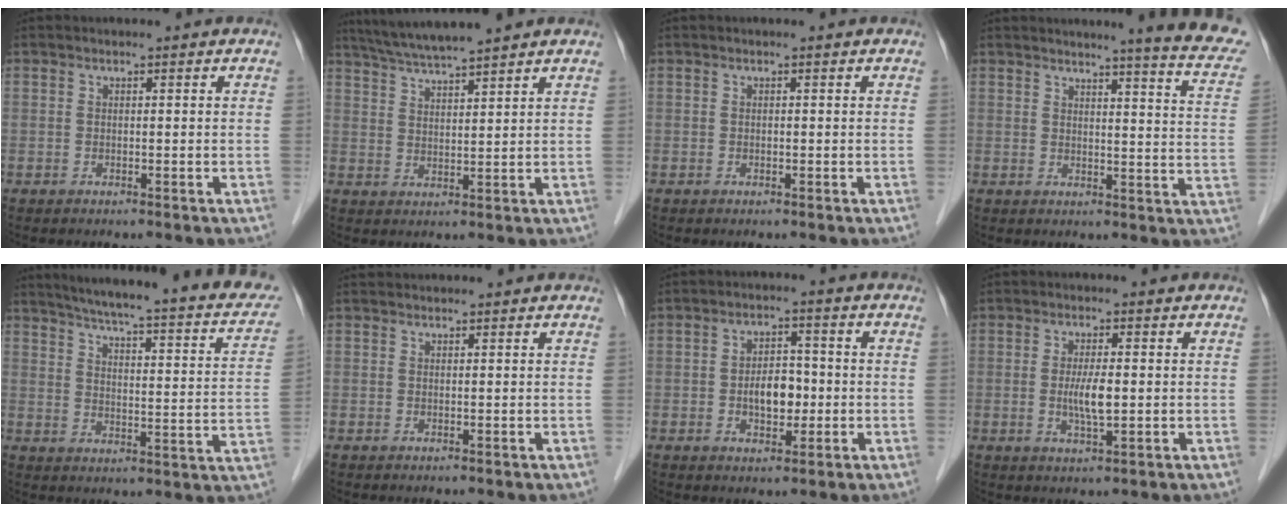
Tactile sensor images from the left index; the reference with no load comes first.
{"total": 8.7, "force": [7.7, -0.4, 4.1], "torque": [-0.073, 0.022, 0.127]}
{"total": 0.0}
{"total": 12.7, "force": [11.1, -0.3, 6.1], "torque": [-0.060, -0.060, 0.102]}
{"total": 25.6, "force": [21.3, 3.6, 13.8], "torque": [-0.193, -0.025, 0.255]}
{"total": 2.1, "force": [2.1, 0.2, 0.3], "torque": [-0.006, 0.027, 0.033]}
{"total": 5.2, "force": [-0.9, 3.0, 4.1], "torque": [-0.070, 0.005, -0.014]}
{"total": 4.0, "force": [-0.3, 0.6, 3.9], "torque": [-0.078, -0.010, -0.004]}